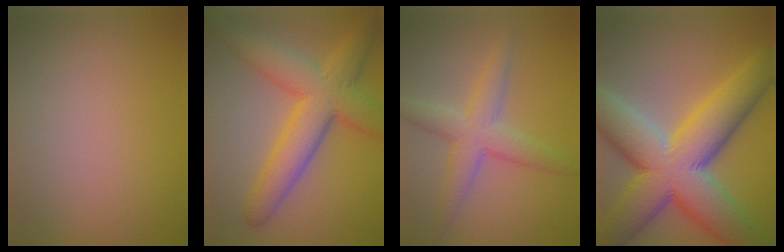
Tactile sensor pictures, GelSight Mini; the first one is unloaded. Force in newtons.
{"total": 8.3, "press": 8.3, "slide": 0.2}
{"total": 4.4, "press": 4.4, "slide": 0.2}
{"total": 14.6, "press": 14.6, "slide": 0.5}